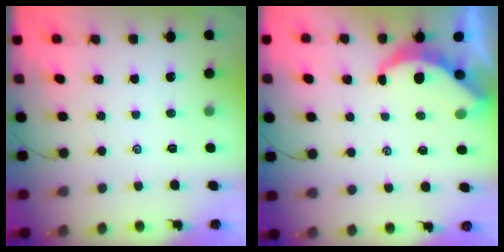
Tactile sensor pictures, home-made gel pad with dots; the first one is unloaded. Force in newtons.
{"total": 4.7, "press": 4.7, "slide": 0.4}